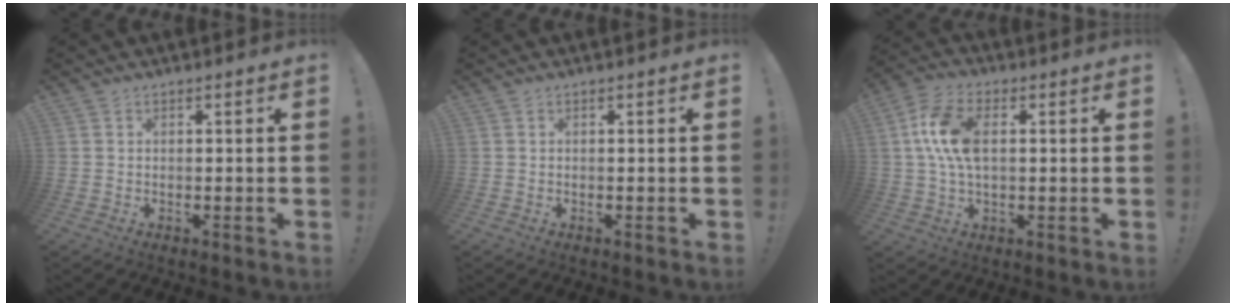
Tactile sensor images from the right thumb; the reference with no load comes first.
{"total": 0.0}
{"total": 11.8, "force": [1.8, 6.7, 9.5], "torque": [-0.182, 0.001, 0.032]}